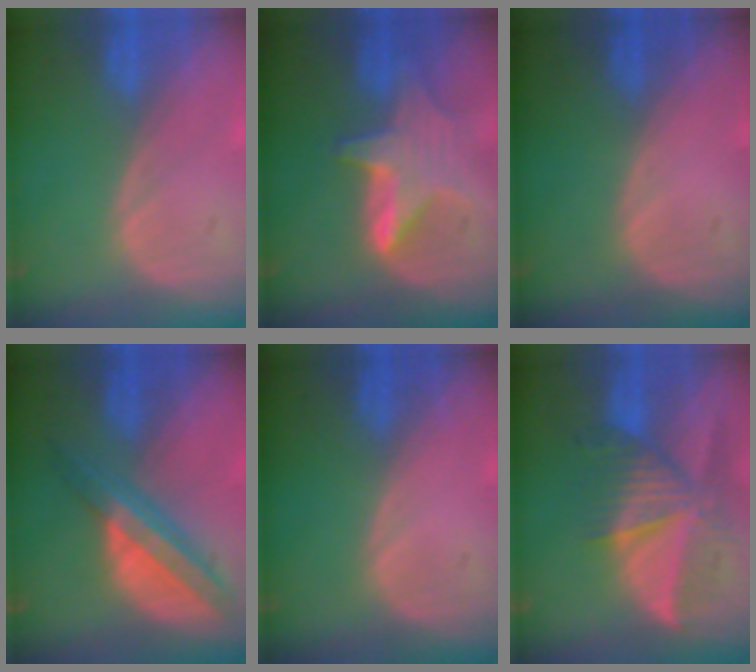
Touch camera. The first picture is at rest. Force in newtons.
{"total": 6.6, "press": 6.5, "slide": 1.1}
{"total": 0.0}
{"total": 7.9, "press": 6.6, "slide": 4.3}
{"total": 0.0}
{"total": 9.3, "press": 8.4, "slide": 4.0}